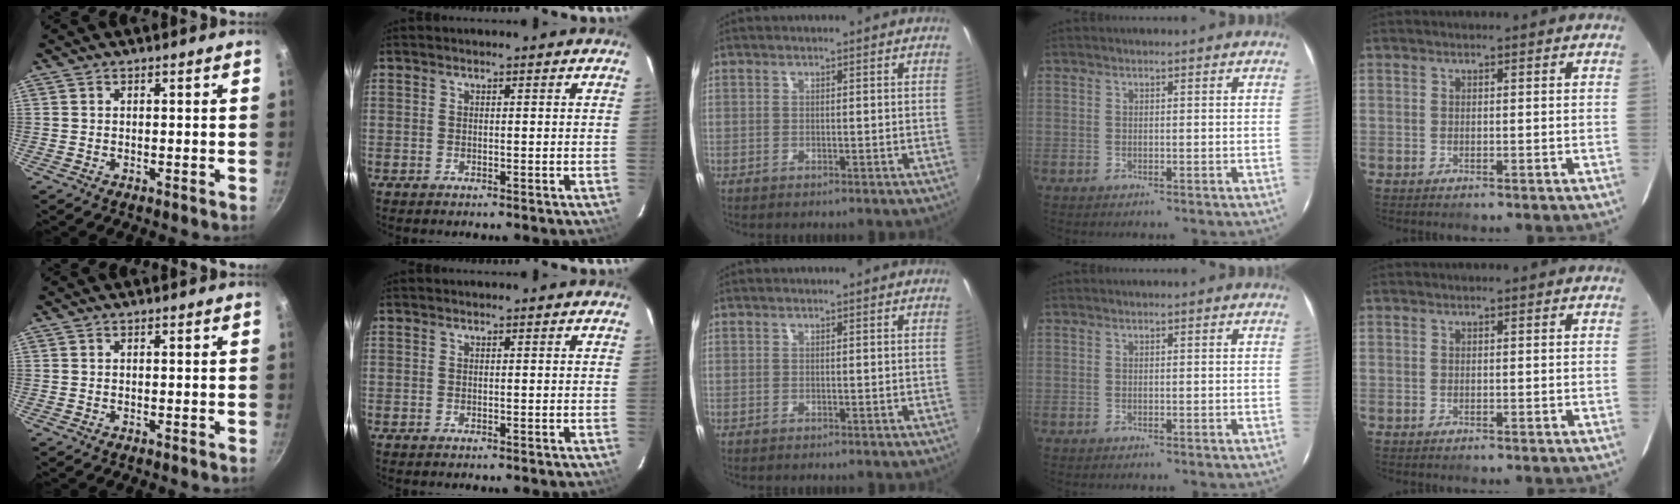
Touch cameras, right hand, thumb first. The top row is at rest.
{}